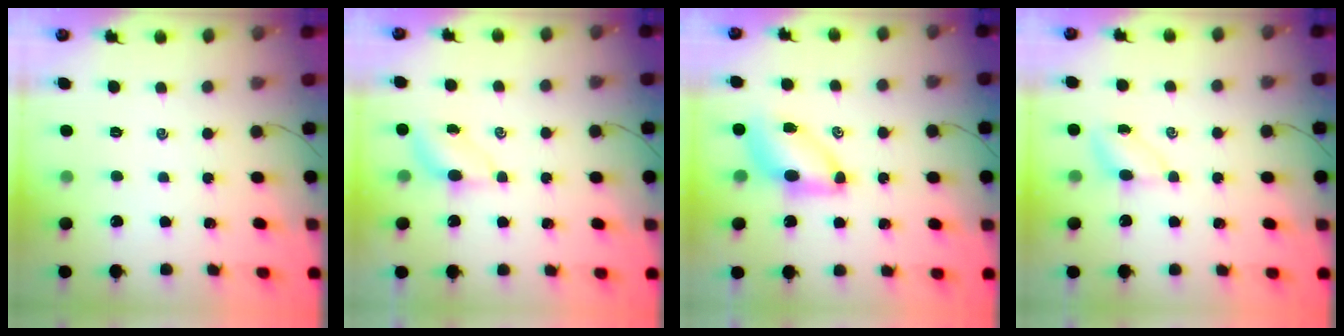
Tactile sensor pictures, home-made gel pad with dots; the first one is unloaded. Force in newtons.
{"total": 4.0, "press": 3.9, "slide": 1.2}
{"total": 7.5, "press": 7.4, "slide": 1.4}
{"total": 3.7, "press": 3.5, "slide": 1.2}